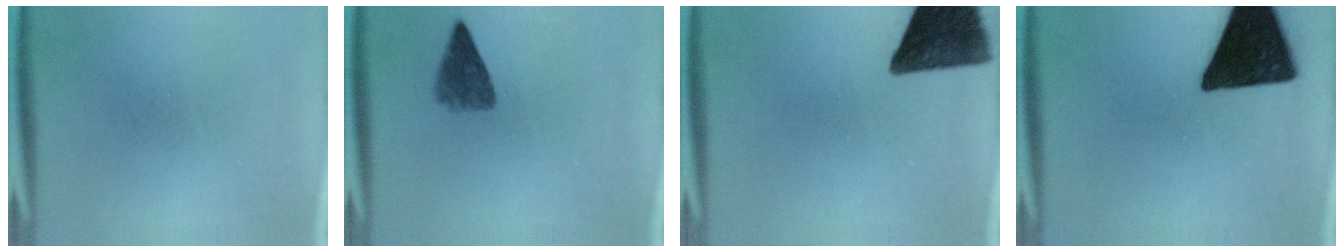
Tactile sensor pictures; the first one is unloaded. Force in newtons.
{"total": 4.2}
{"total": 13.6}
{"total": 18.0}